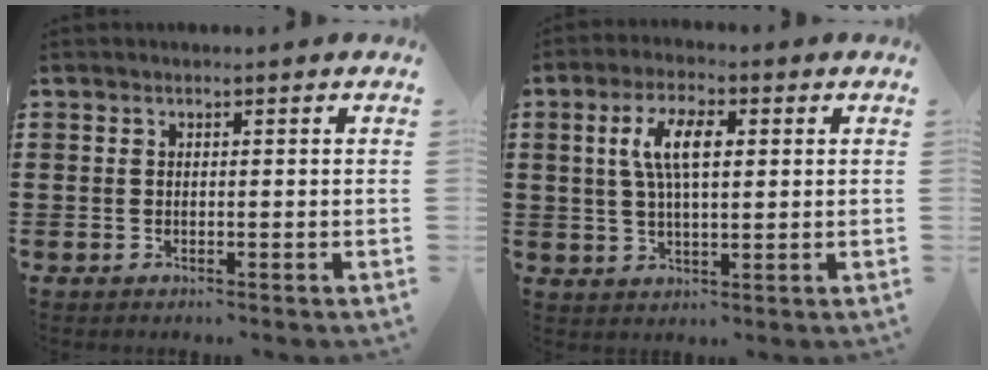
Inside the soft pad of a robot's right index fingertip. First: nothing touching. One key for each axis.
{"total": 6.9, "fx": 1.4, "fy": 2.7, "fz": 6.2, "tx": -0.134, "ty": 0.010, "tz": 0.019}